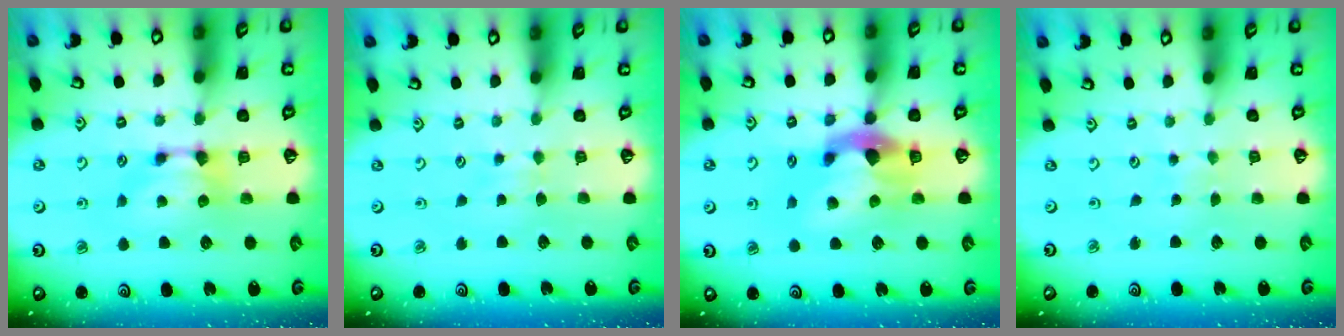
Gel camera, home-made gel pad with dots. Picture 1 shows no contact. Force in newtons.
{"total": 3.5, "press": 3.5, "slide": 0.4}
{"total": 5.5, "press": 5.2, "slide": 1.9}
{"total": 5.2, "press": 5.2, "slide": 0.4}